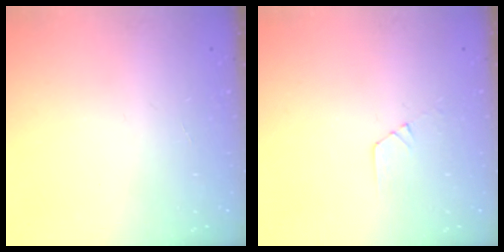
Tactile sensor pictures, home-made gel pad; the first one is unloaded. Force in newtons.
{"total": 4.9, "press": 4.9, "slide": 0.5}